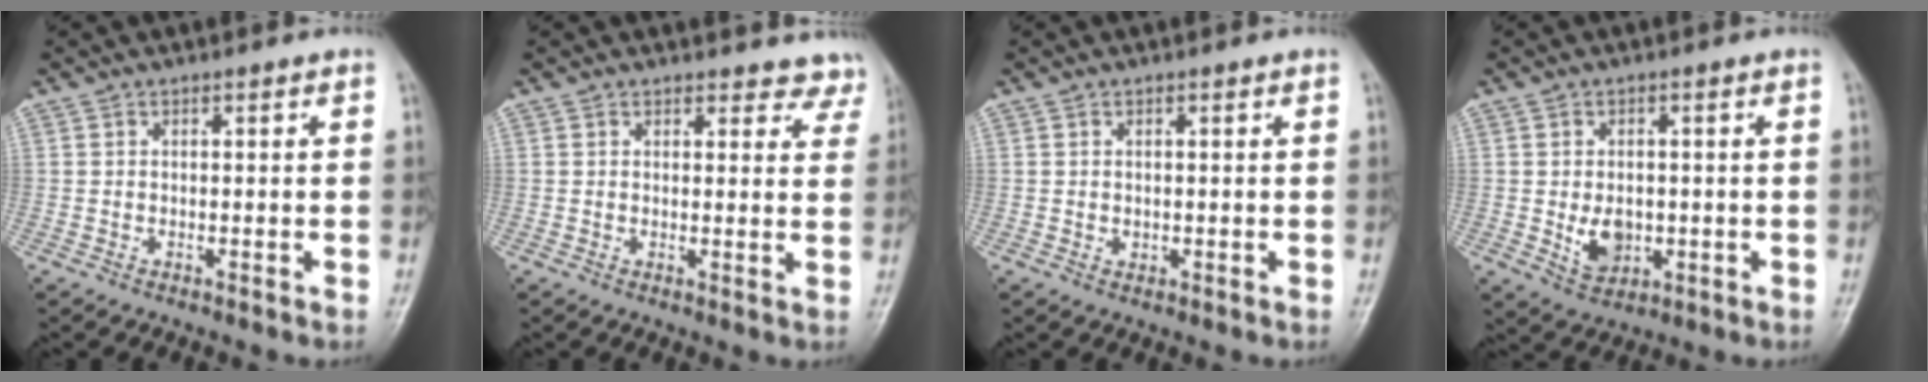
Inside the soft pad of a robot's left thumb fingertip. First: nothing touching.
{"total": 5.9, "force": [5.4, 2.4, 0.0], "torque": [0.049, -0.025, 0.033]}
{"total": 1.0, "force": [0.0, 0.9, 0.4], "torque": [-0.005, 0.000, 0.002]}
{"total": 5.6, "force": [-0.7, 4.2, 3.7], "torque": [-0.043, -0.005, -0.002]}